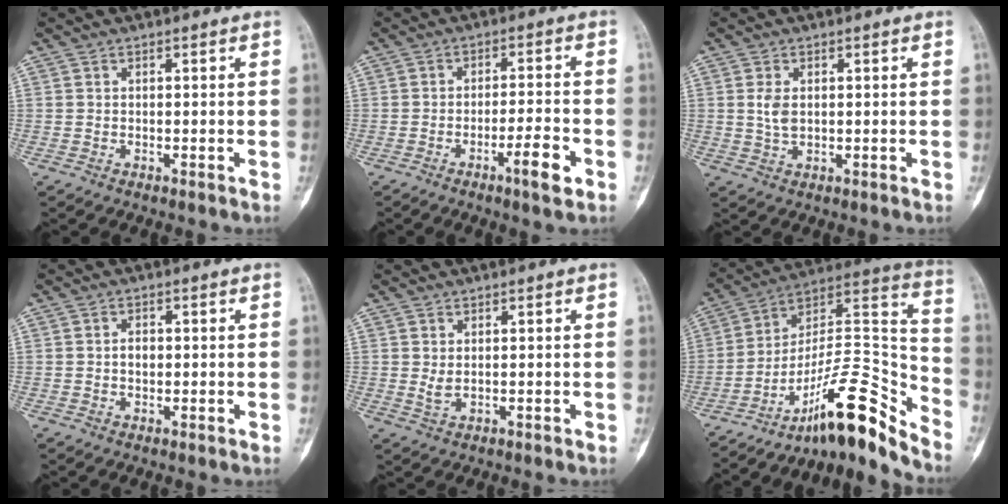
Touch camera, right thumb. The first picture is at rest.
{"total": 6.1, "force": [-3.1, 0.9, 5.2], "torque": [-0.085, 0.017, -0.047]}
{"total": 3.1, "force": [0.5, 1.7, 2.5], "torque": [-0.048, -0.004, 0.012]}
{"total": 1.9, "force": [0.0, 1.3, 1.4], "torque": [-0.017, 0.003, -0.002]}
{"total": 1.7, "force": [0.3, 0.9, 1.4], "torque": [-0.027, -0.004, 0.011]}
{"total": 19.3, "force": [-14.5, 3.8, 12.1], "torque": [-0.160, 0.146, -0.240]}